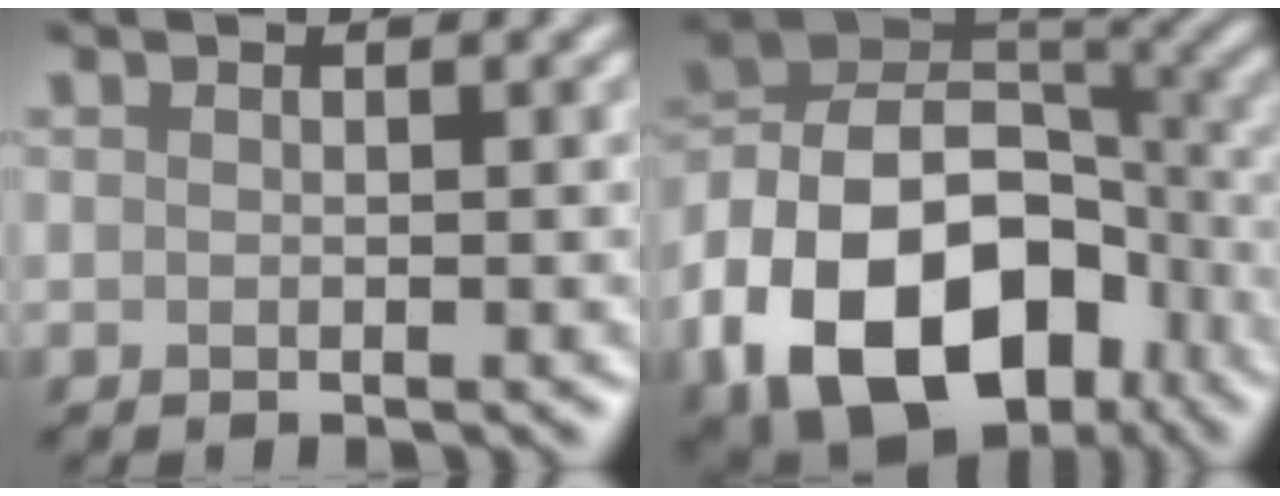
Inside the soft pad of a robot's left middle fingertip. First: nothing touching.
{"total": 15.9, "force": [-6.9, 10.6, 9.6], "torque": [-0.178, -0.005, -0.122]}